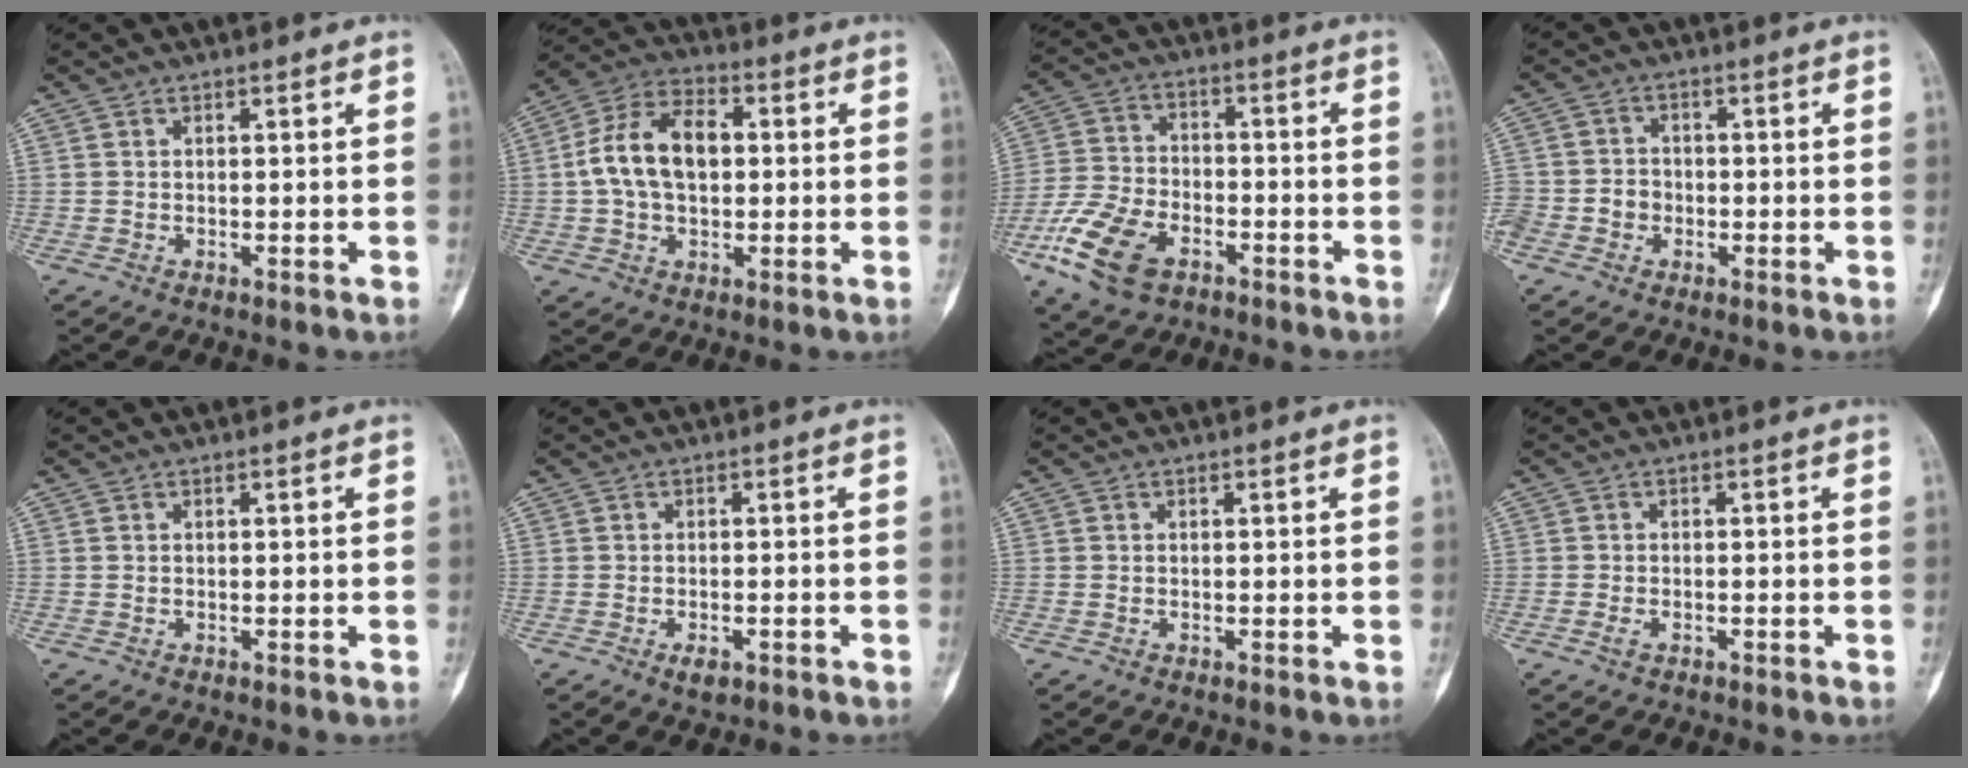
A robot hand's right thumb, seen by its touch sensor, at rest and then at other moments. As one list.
[{"total": 12.9, "force": [0.9, 8.1, 10.0], "torque": [-0.175, 0.028, 0.009]}, {"total": 13.4, "force": [-6.7, 7.8, 8.5], "torque": [-0.168, 0.020, -0.128]}, {"total": 7.0, "force": [-2.4, 6.0, 2.6], "torque": [-0.049, 0.022, -0.041]}, {"total": 0.0}, {"total": 2.4, "force": [-1.3, 1.1, 1.7], "torque": [-0.025, 0.004, -0.016]}, {"total": 0.0}, {"total": 1.2, "force": [-0.7, 0.7, 0.8], "torque": [-0.018, 0.004, -0.013]}]